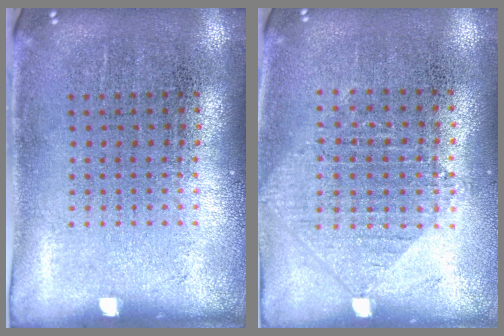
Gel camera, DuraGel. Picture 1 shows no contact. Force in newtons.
{"total": 1.0, "press": 0.9, "slide": 0.2}